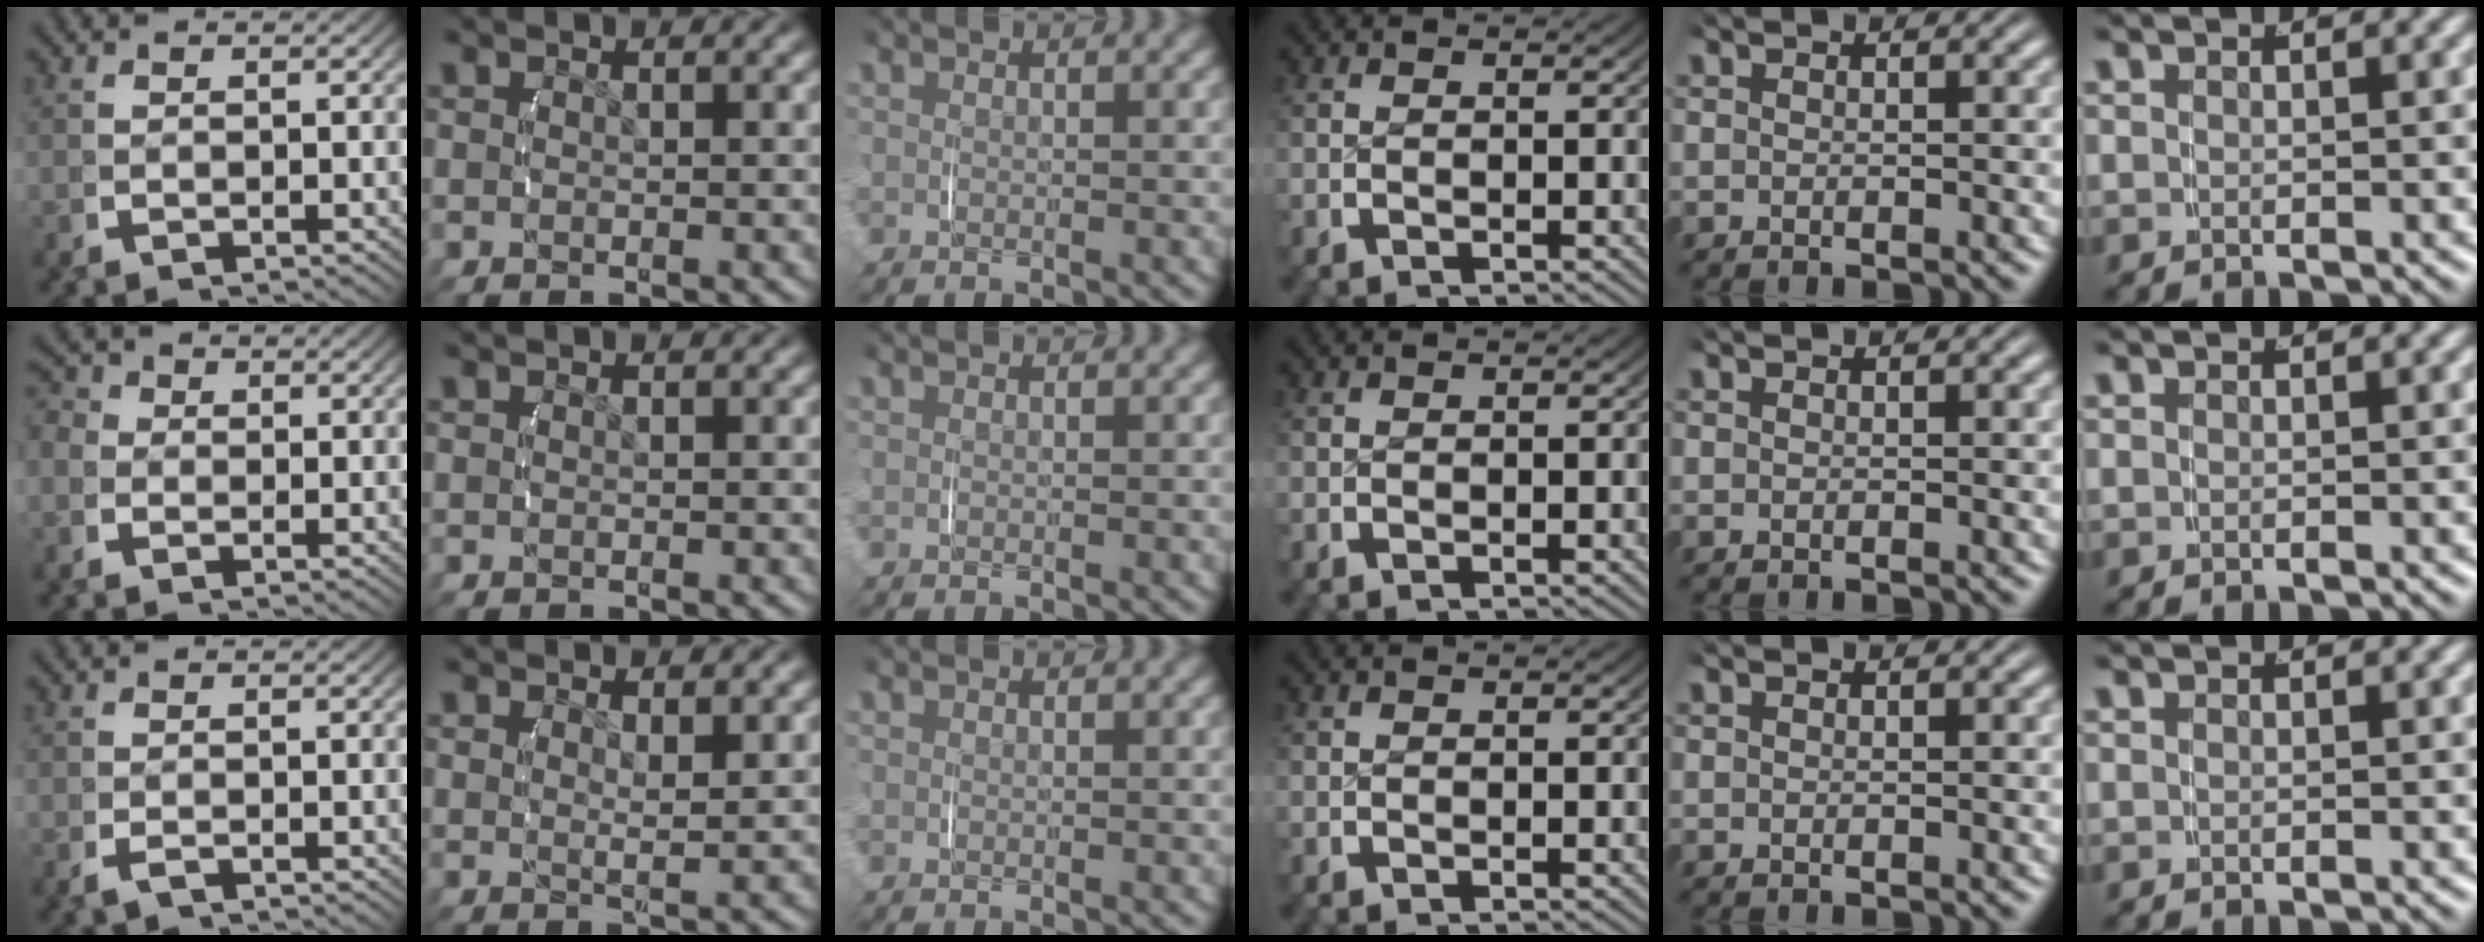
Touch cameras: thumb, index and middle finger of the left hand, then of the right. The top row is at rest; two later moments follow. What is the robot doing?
{"motion": "lift_and_place", "object": "toothpaste"}